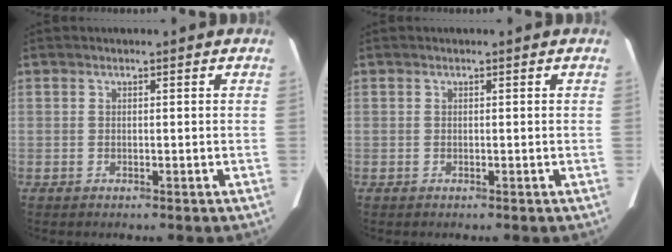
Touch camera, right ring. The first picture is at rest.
{"total": 0.0}